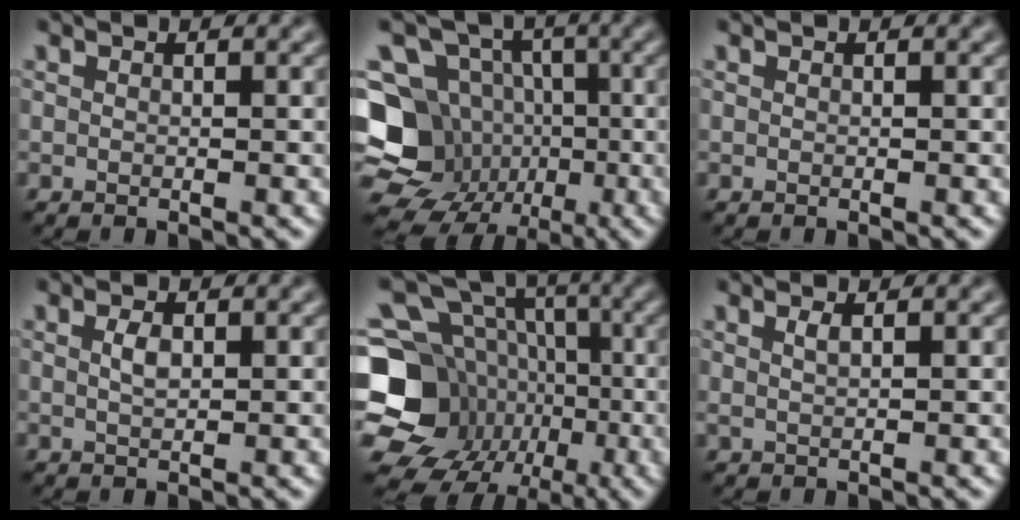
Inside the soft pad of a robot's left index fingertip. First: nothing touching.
{"total": 14.9, "force": [-3.6, 13.3, 5.6], "torque": [-0.136, -0.006, -0.073]}
{"total": 0.0}
{"total": 1.2, "force": [0.2, 0.5, 1.1], "torque": [-0.027, -0.001, 0.005]}
{"total": 18.9, "force": [-4.6, 16.7, 7.7], "torque": [-0.189, -0.012, -0.089]}
{"total": 0.8, "force": [0.4, 0.2, 0.6], "torque": [-0.015, -0.002, 0.005]}